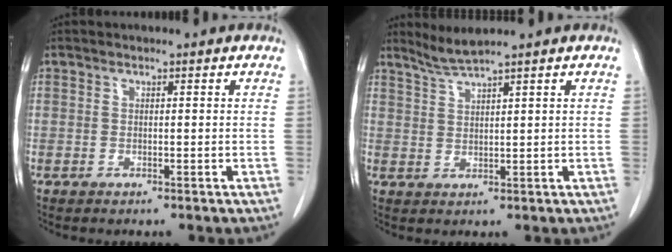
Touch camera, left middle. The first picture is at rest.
{"total": 2.9, "force": [2.5, -1.2, 0.8], "torque": [-0.023, -0.006, 0.060]}